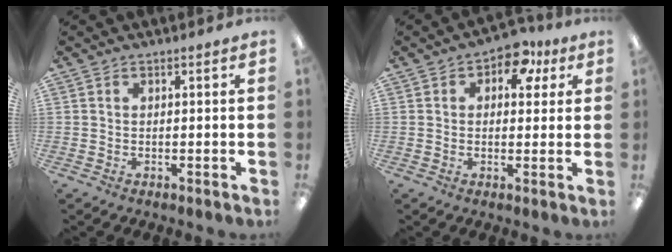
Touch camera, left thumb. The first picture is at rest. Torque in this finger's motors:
{"motor_torque": [-0.18, 0.04, 0.03, -0.09, 0.02]}